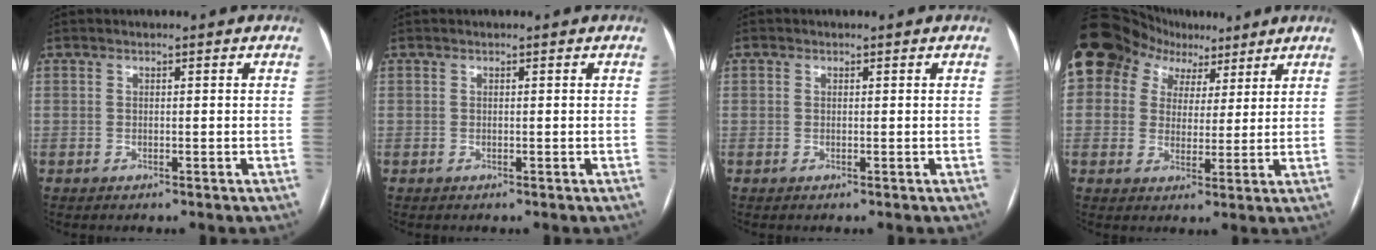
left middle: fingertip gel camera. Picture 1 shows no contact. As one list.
[{"total": 0.0}, {"total": 0.0}, {"total": 16.6, "force": [9.6, 12.1, 6.1], "torque": [-0.147, 0.073, 0.168]}]